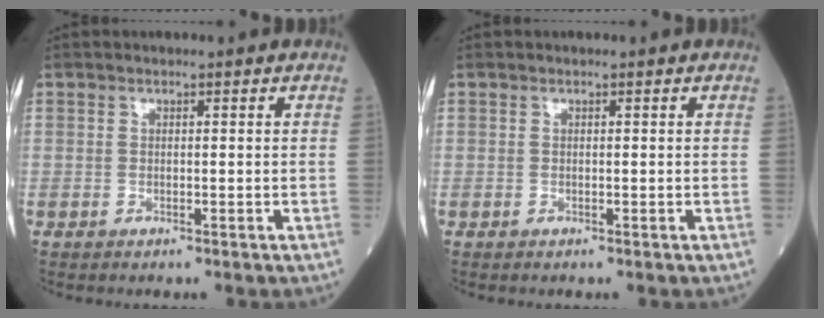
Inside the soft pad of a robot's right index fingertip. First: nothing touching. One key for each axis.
{"total": 0.0}